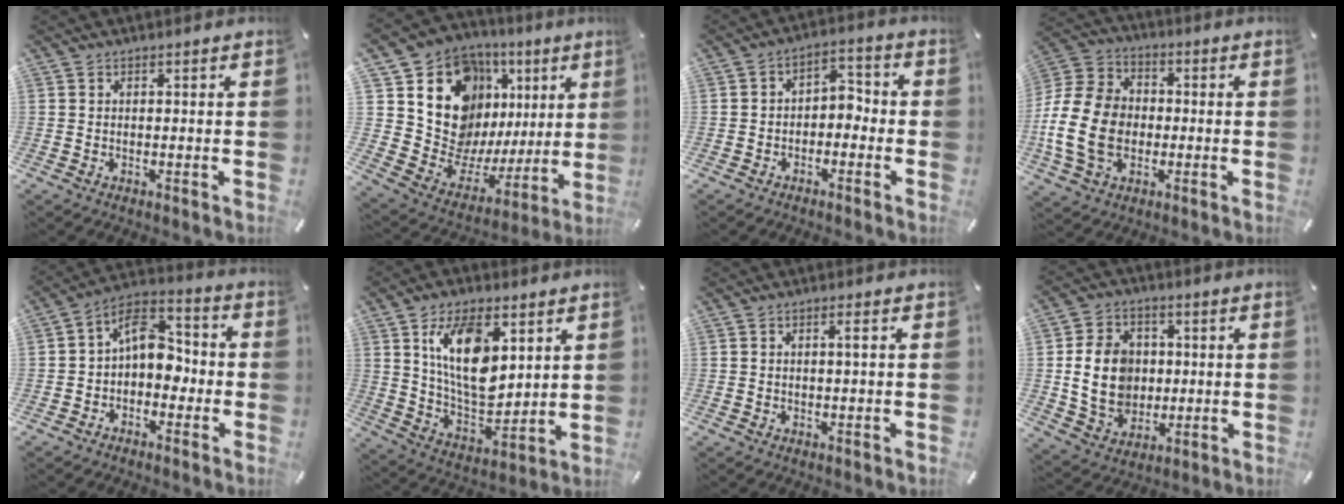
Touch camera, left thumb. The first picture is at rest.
{"total": 15.2, "force": [5.2, 12.7, 6.5], "torque": [-0.095, -0.063, 0.114]}
{"total": 4.2, "force": [-2.4, 2.9, 1.8], "torque": [-0.034, 0.015, -0.050]}
{"total": 16.1, "force": [-2.8, 12.5, 9.7], "torque": [-0.212, 0.020, -0.052]}
{"total": 9.3, "force": [-0.7, 6.8, 6.3], "torque": [-0.097, 0.006, -0.016]}
{"total": 16.3, "force": [6.5, 9.2, 11.8], "torque": [-0.223, -0.018, 0.114]}
{"total": 1.6, "force": [0.4, 0.3, 1.5], "torque": [-0.030, 0.003, 0.004]}
{"total": 13.0, "force": [0.6, 11.0, 7.0], "torque": [-0.145, 0.010, 0.015]}